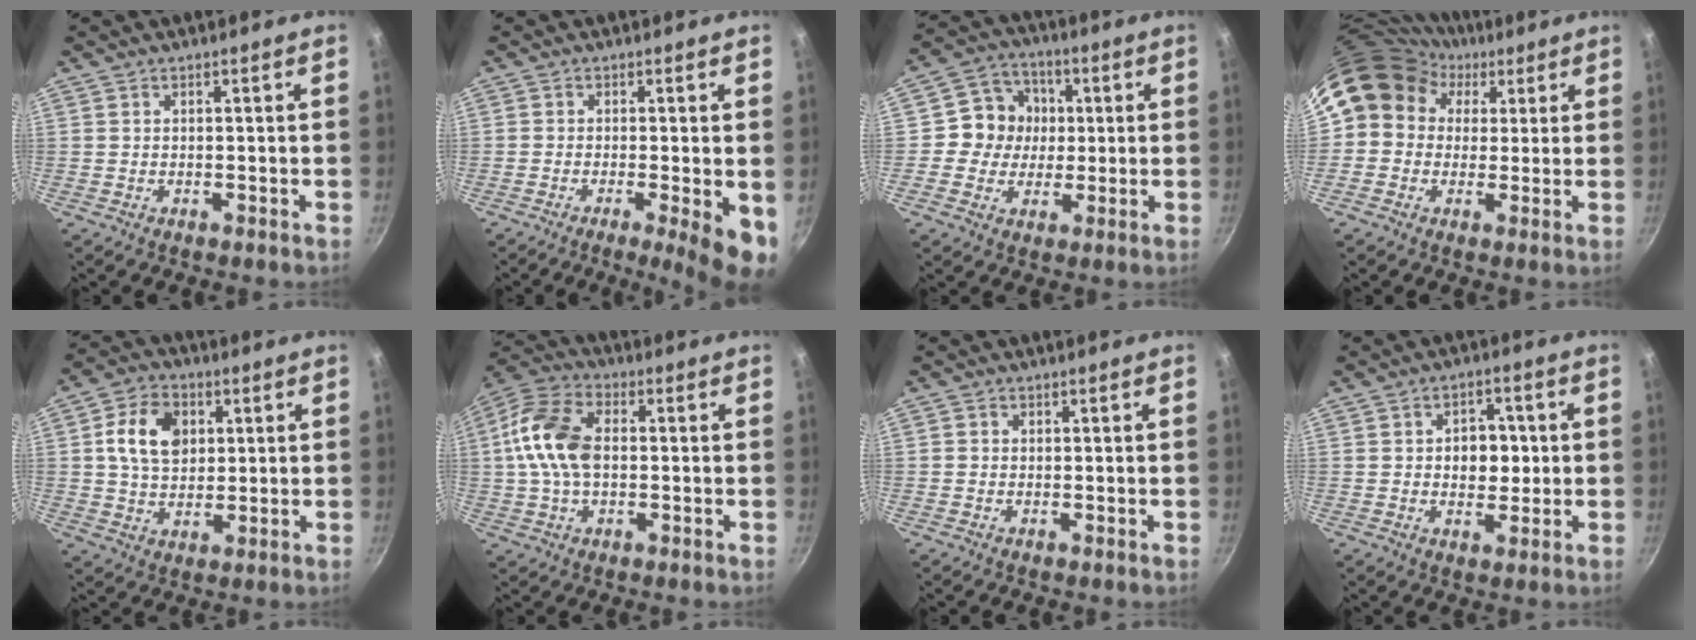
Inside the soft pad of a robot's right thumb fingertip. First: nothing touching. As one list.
[{"total": 8.0, "force": [-2.2, 1.5, 7.6], "torque": [-0.096, -0.003, -0.029]}, {"total": 9.5, "force": [0.7, 9.0, 3.2], "torque": [-0.011, 0.015, -0.006]}, {"total": 13.3, "force": [3.6, 11.4, 5.8], "torque": [-0.077, 0.025, 0.044]}, {"total": 11.1, "force": [2.6, 8.1, 7.0], "torque": [-0.102, 0.005, 0.039]}, {"total": 13.6, "force": [0.6, 8.6, 10.6], "torque": [-0.198, 0.026, -0.004]}, {"total": 0.9, "force": [0.0, 0.9, 0.2], "torque": [-0.001, 0.002, -0.002]}, {"total": 6.7, "force": [0.4, 5.0, 4.5], "torque": [-0.032, 0.002, 0.003]}]